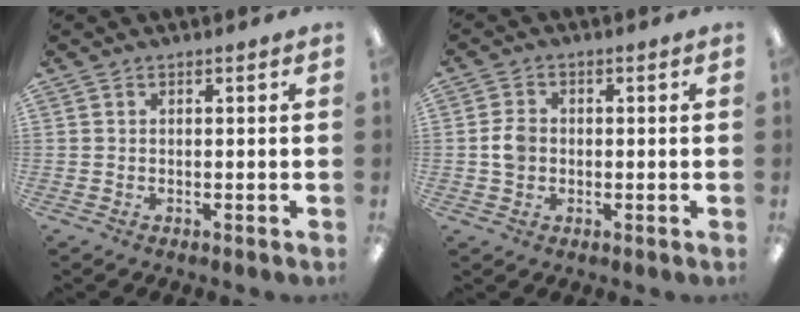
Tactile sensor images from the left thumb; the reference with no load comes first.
{"total": 4.1, "force": [-0.2, 3.3, 2.5], "torque": [-0.037, 0.006, -0.005]}